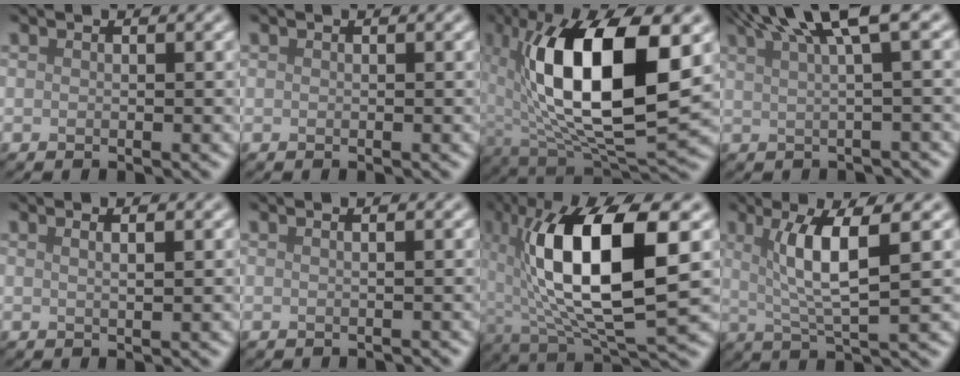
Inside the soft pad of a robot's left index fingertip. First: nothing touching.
{"total": 0.0}
{"total": 14.8, "force": [2.6, 6.6, 13.0], "torque": [-0.213, -0.006, 0.044]}
{"total": 6.1, "force": [3.5, 1.2, 4.8], "torque": [-0.055, 0.027, 0.055]}
{"total": 1.7, "force": [0.8, 0.6, 1.4], "torque": [-0.007, -0.002, 0.000]}
{"total": 0.8, "force": [-0.1, 0.3, 0.7], "torque": [-0.007, 0.000, -0.009]}
{"total": 12.7, "force": [2.1, 4.6, 11.6], "torque": [-0.196, -0.005, 0.041]}
{"total": 5.7, "force": [1.7, 0.9, 5.4], "torque": [-0.094, 0.003, 0.033]}